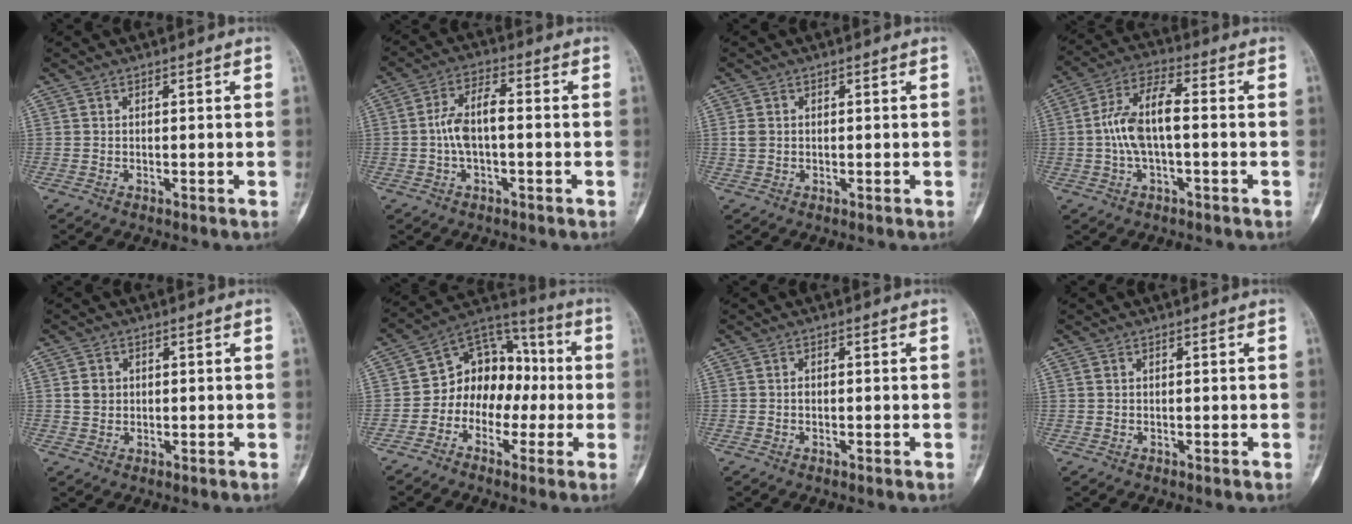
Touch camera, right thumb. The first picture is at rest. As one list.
[{"total": 6.9, "force": [-0.7, 2.8, 6.2], "torque": [-0.125, 0.024, -0.019]}, {"total": 1.7, "force": [0.1, 1.4, 0.9], "torque": [-0.020, 0.004, 0.005]}, {"total": 10.1, "force": [-0.6, 4.0, 9.3], "torque": [-0.194, 0.032, -0.015]}, {"total": 2.7, "force": [0.5, 2.3, 1.2], "torque": [-0.010, 0.001, 0.012]}, {"total": 13.0, "force": [-1.8, 10.2, 7.9], "torque": [-0.074, 0.050, -0.045]}, {"total": 0.7, "force": [-0.1, 0.5, 0.5], "torque": [-0.006, 0.000, -0.003]}, {"total": 0.5, "force": [0.2, 0.4, 0.3], "torque": [-0.005, 0.004, 0.006]}]